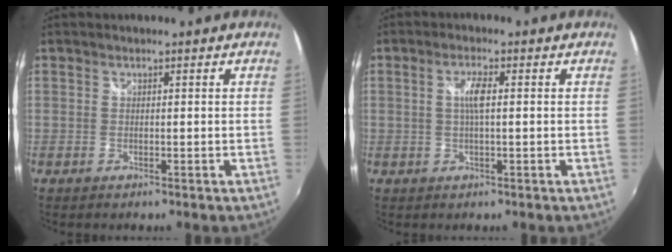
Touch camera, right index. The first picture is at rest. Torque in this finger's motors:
{"motor_torque": [0.10, -0.05, 0.29, 0.08]}